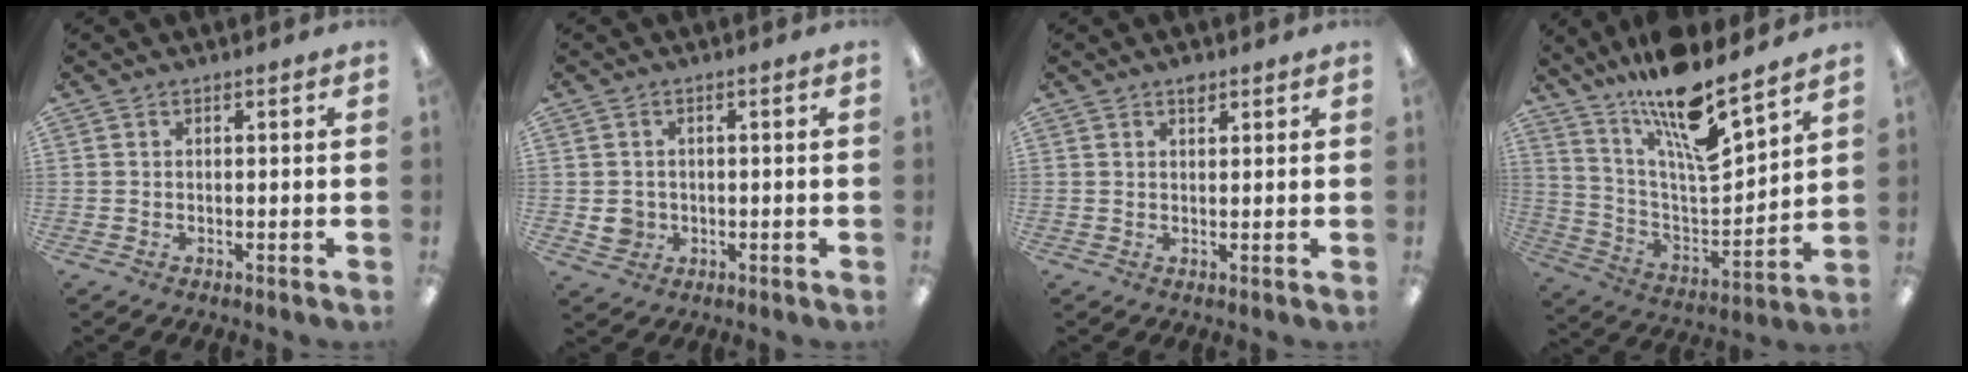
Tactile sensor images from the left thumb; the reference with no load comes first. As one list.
[{"total": 3.6, "force": [-0.2, 3.4, 1.1], "torque": [-0.014, 0.004, -0.002]}, {"total": 2.1, "force": [1.5, 1.1, 1.0], "torque": [-0.006, -0.005, 0.024]}, {"total": 17.1, "force": [13.4, 3.6, 10.0], "torque": [-0.190, -0.097, 0.230]}]